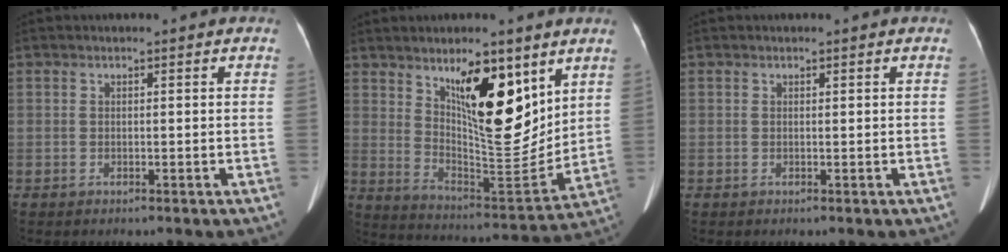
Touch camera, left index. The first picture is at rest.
{"total": 15.0, "force": [7.5, 4.6, 12.2], "torque": [-0.190, -0.009, 0.138]}
{"total": 0.0}